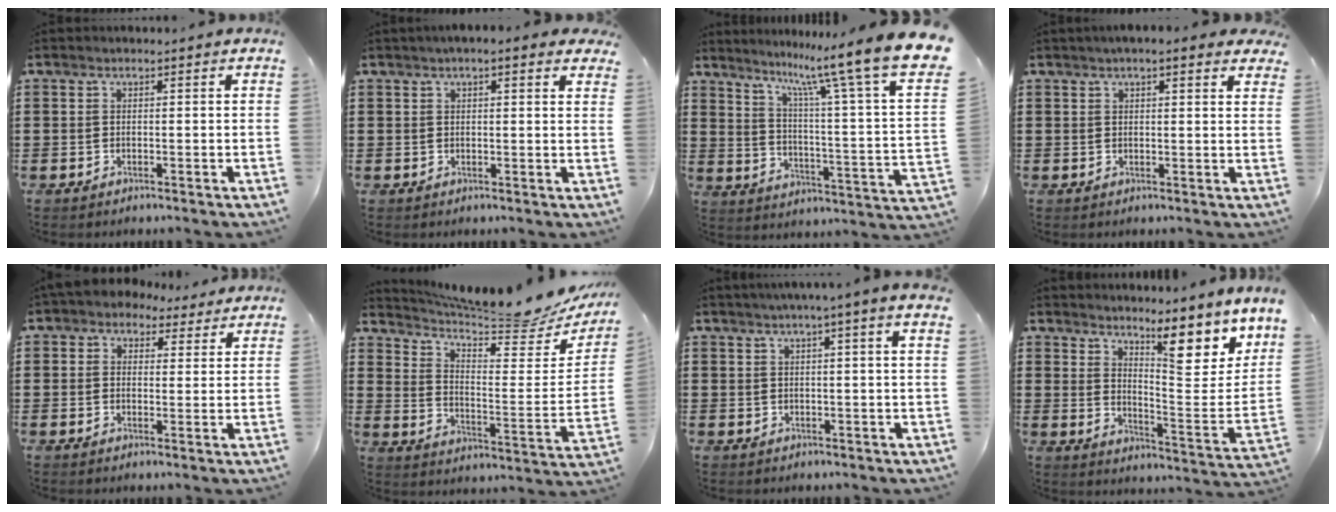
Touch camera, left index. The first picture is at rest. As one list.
[{"total": 2.0, "force": [1.4, 0.8, 1.2], "torque": [-0.027, 0.008, 0.024]}, {"total": 11.7, "force": [8.7, -0.2, 7.8], "torque": [-0.159, -0.074, 0.129]}, {"total": 2.5, "force": [2.0, 0.8, 1.3], "torque": [-0.031, 0.006, 0.034]}, {"total": 3.4, "force": [2.7, 1.9, 0.7], "torque": [-0.028, 0.002, 0.049]}, {"total": 8.7, "force": [7.9, 0.4, 3.7], "torque": [-0.078, -0.071, 0.128]}, {"total": 2.0, "force": [1.5, -0.5, 1.2], "torque": [-0.026, 0.000, 0.026]}, {"total": 8.5, "force": [6.3, 1.3, 5.5], "torque": [-0.081, -0.062, 0.097]}]